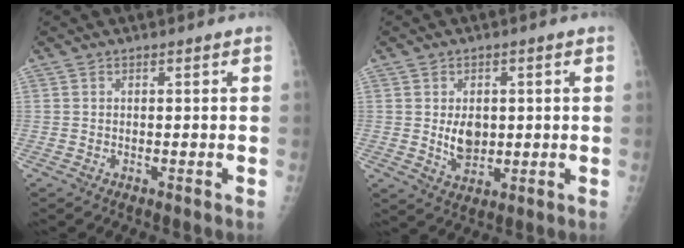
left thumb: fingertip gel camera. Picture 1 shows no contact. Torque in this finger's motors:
{"motor_torque": [0.13, -0.01, 0.54, -0.04, 0.02]}